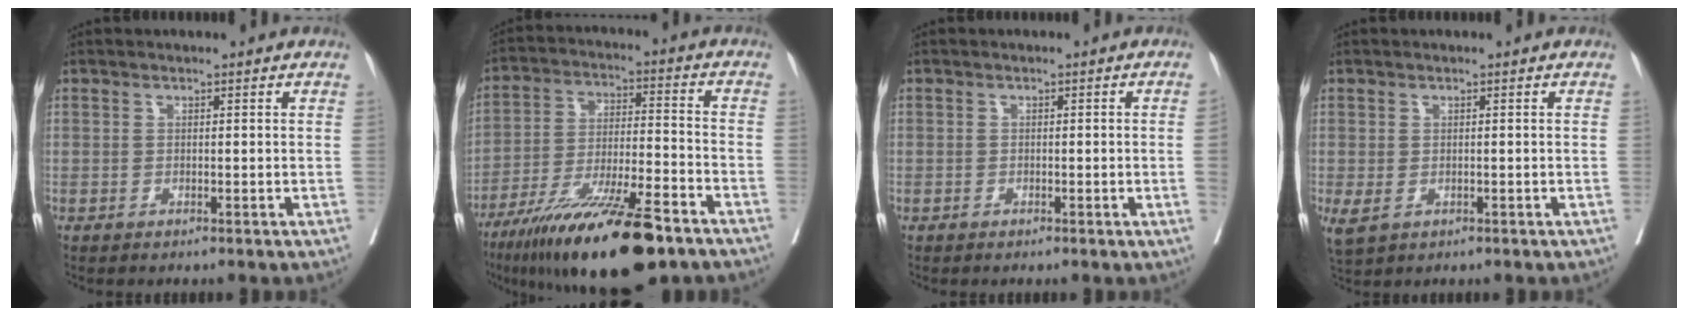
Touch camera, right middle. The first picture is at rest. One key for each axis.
{"total": 19.9, "fx": -13.6, "fy": 3.0, "fz": 14.2, "tx": -0.225, "ty": -0.035, "tz": -0.236}
{"total": 1.2, "fx": -0.3, "fy": -0.1, "fz": 1.2, "tx": -0.019, "ty": 0.004, "tz": -0.003}
{"total": 3.4, "fx": -0.8, "fy": 2.2, "fz": 2.5, "tx": -0.060, "ty": -0.007, "tz": -0.002}